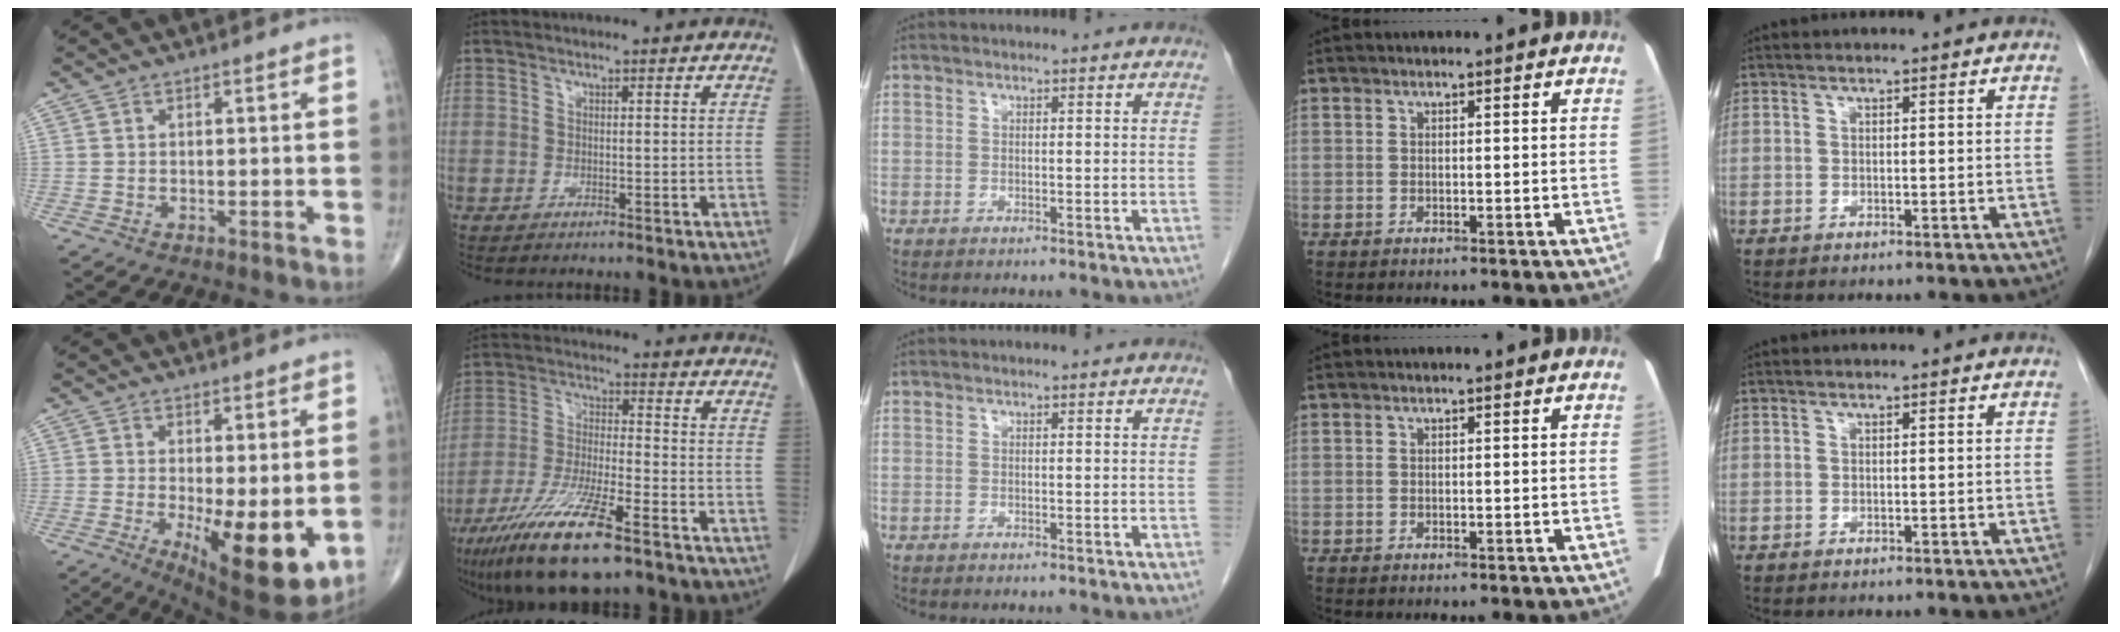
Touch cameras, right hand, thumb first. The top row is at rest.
{"thumb": {"total": 12.8, "force": [-2.5, 4.1, 11.8], "torque": [-0.168, -0.029, -0.023]}, "index": {"total": 14.6, "force": [-9.5, 2.0, 10.9], "torque": [-0.223, -0.035, -0.173]}}